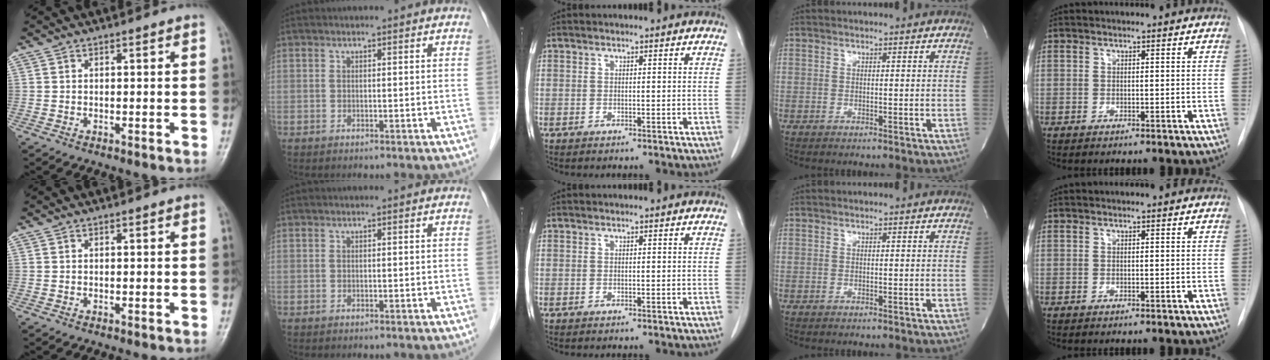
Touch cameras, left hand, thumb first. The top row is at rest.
{}